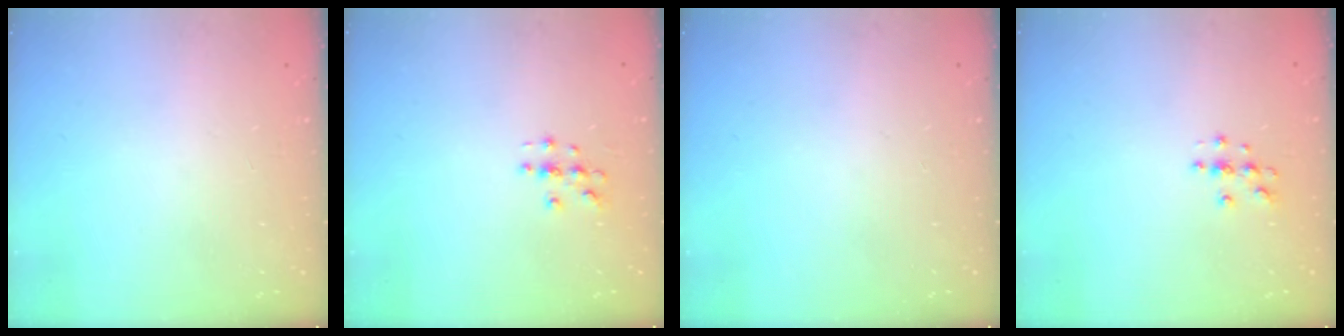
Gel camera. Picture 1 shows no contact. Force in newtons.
{"total": 3.4, "press": 3.4, "slide": 0.2}
{"total": 0.0}
{"total": 3.9, "press": 3.9, "slide": 0.4}